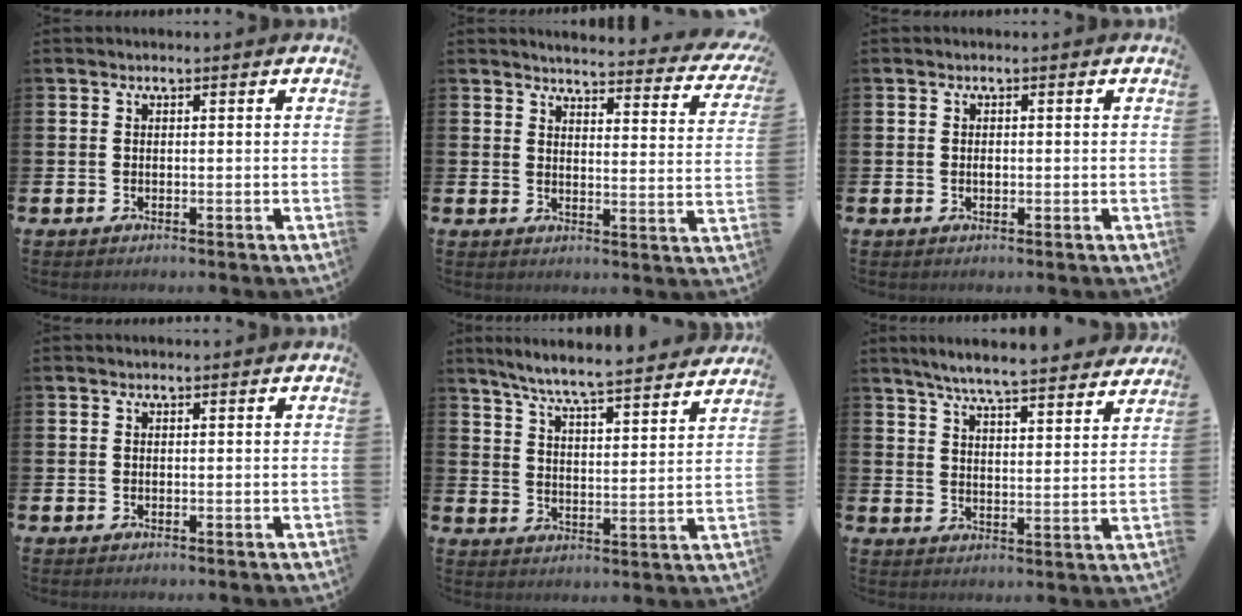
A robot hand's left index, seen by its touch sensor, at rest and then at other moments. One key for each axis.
{"total": 3.7, "fx": 3.6, "fy": 0.4, "fz": 0.8, "tx": -0.020, "ty": -0.037, "tz": 0.056}
{"total": 0.7, "fx": 0.0, "fy": 0.4, "fz": 0.6, "tx": -0.009, "ty": 0.002, "tz": -0.003}
{"total": 0.0}
{"total": 7.2, "fx": 6.9, "fy": -0.1, "fz": 2.2, "tx": -0.070, "ty": -0.048, "tz": 0.119}
{"total": 6.7, "fx": 6.4, "fy": 0.2, "fz": 2.0, "tx": -0.055, "ty": -0.042, "tz": 0.111}